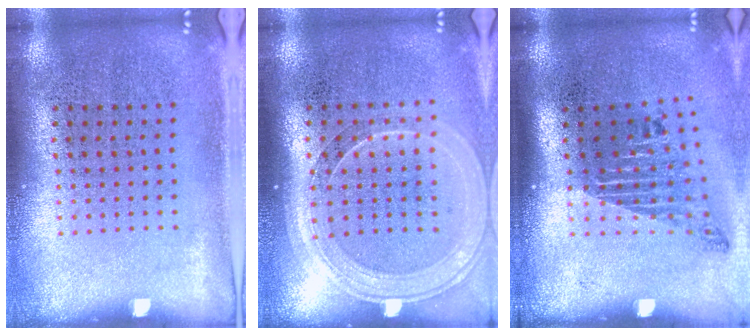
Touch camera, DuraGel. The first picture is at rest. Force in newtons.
{"total": 1.7, "press": 1.5, "slide": 0.6}
{"total": 1.8, "press": 1.2, "slide": 1.4}